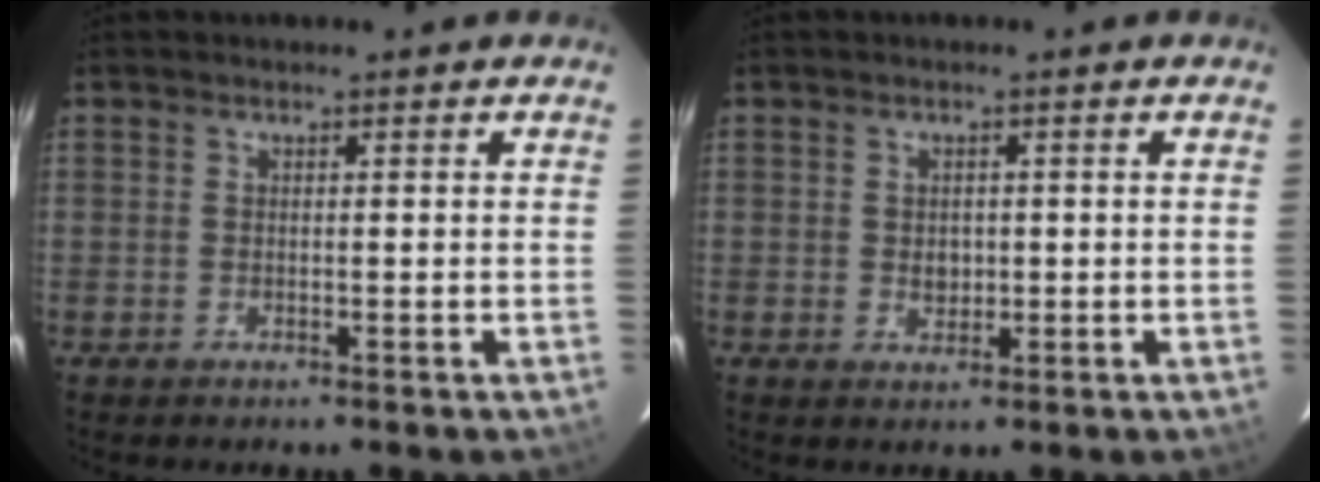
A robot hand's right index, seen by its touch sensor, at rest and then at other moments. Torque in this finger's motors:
{"motor_torque": [0.54, 0.30, 0.04, 0.00]}